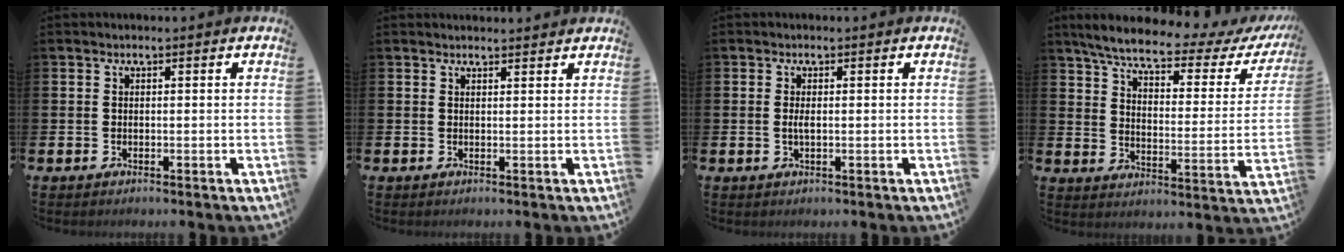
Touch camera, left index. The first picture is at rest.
{"total": 1.0, "force": [1.0, 0.0, -0.1], "torque": [0.014, -0.008, 0.016]}
{"total": 1.2, "force": [-0.1, 0.4, 1.1], "torque": [-0.019, 0.001, -0.003]}
{"total": 6.9, "force": [5.6, 1.3, 3.9], "torque": [-0.097, -0.034, 0.089]}